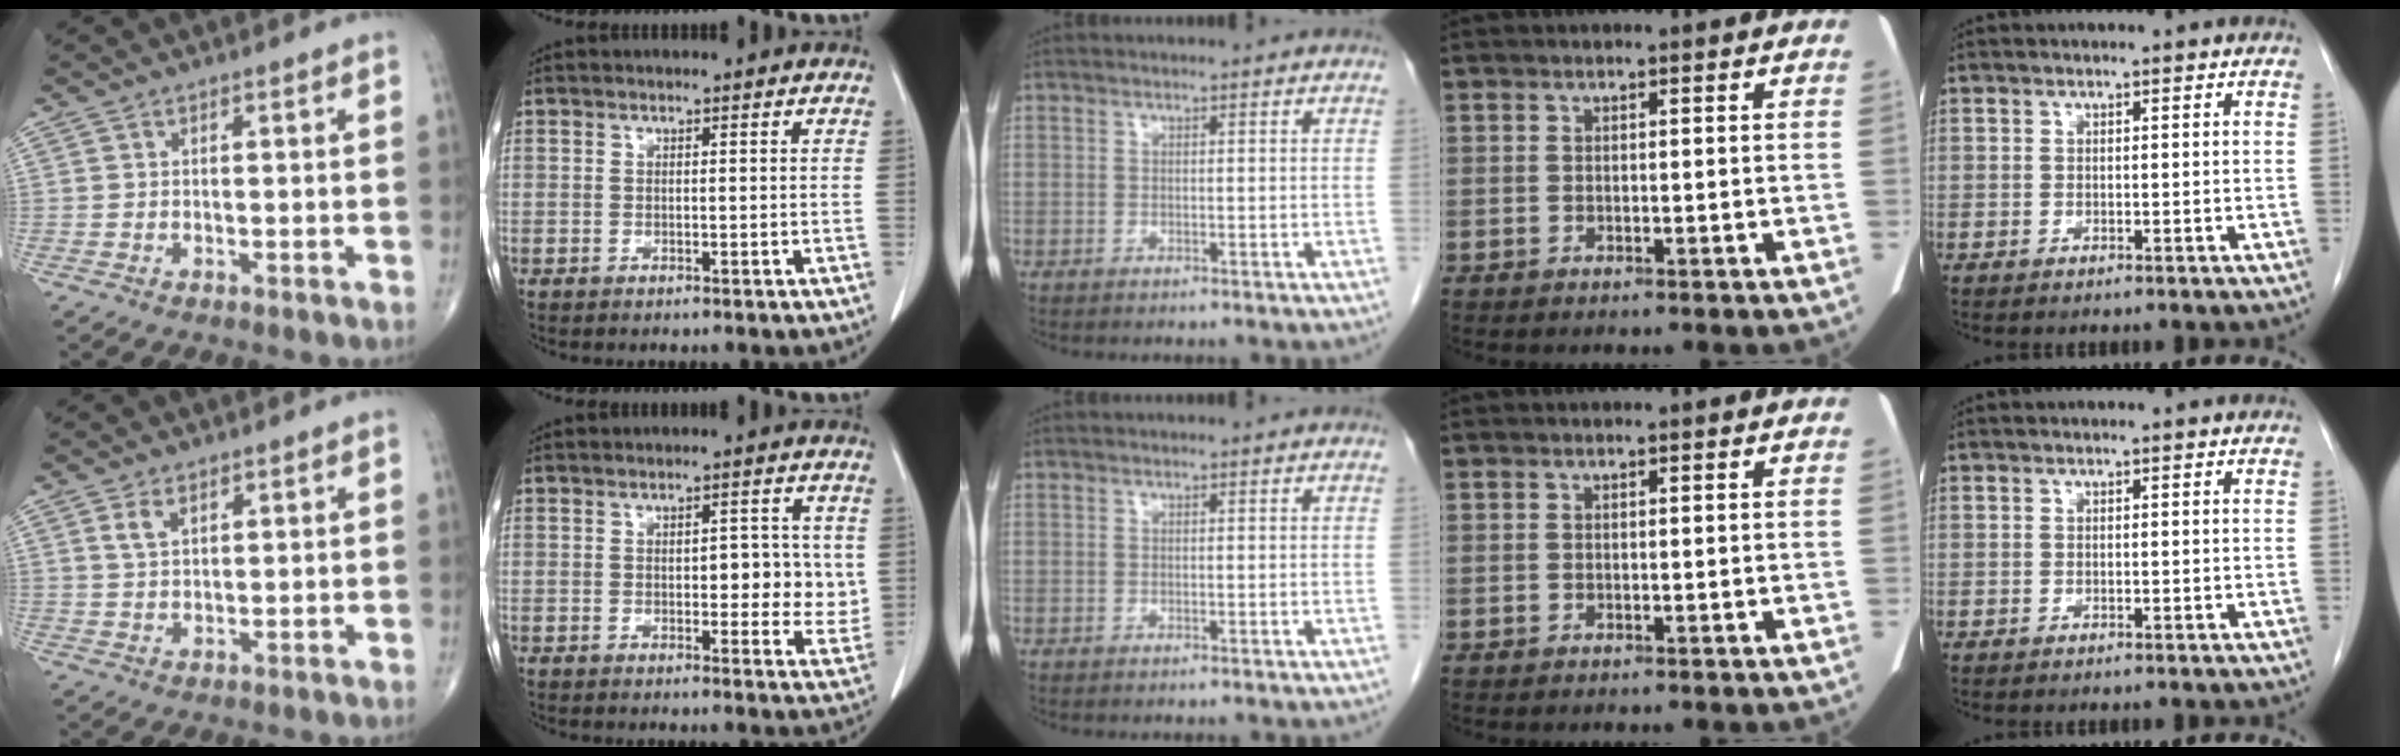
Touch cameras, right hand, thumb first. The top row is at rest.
{"thumb": {"total": 3.3, "force": [1.8, 1.8, 2.2], "torque": [-0.039, -0.006, 0.038]}, "index": {"total": 7.5, "force": [0.7, 3.4, 6.6], "torque": [-0.071, -0.001, 0.010]}}